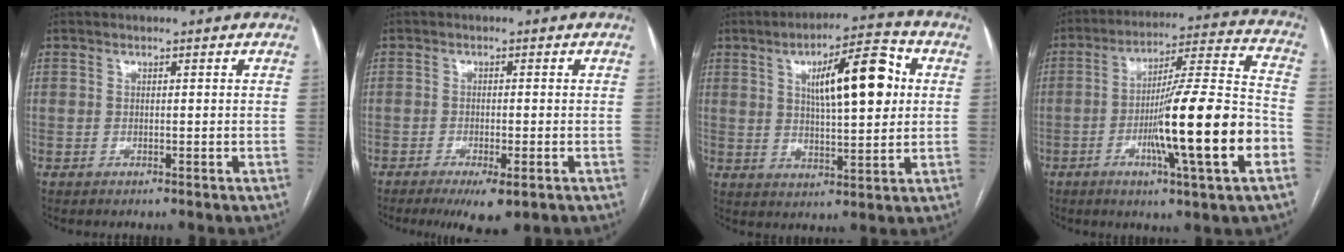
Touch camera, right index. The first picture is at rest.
{"total": 5.4, "force": [-3.1, 1.1, 4.3], "torque": [-0.066, -0.012, -0.044]}
{"total": 12.9, "force": [3.3, 3.2, 12.1], "torque": [-0.187, 0.019, 0.052]}
{"total": 19.0, "force": [-5.7, 0.1, 18.1], "torque": [-0.284, -0.004, -0.092]}